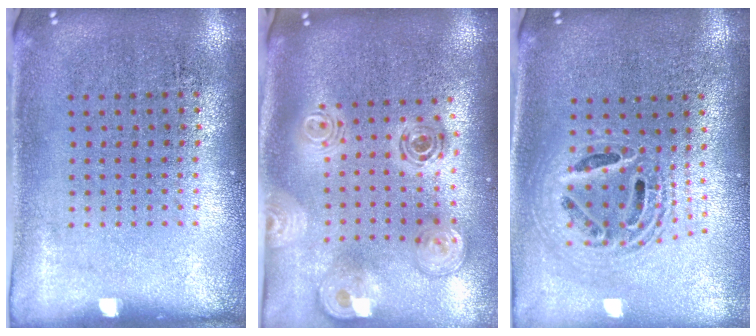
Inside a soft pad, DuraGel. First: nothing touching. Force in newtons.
{"total": 1.9, "press": 1.6, "slide": 1.0}
{"total": 2.0, "press": 1.6, "slide": 1.2}